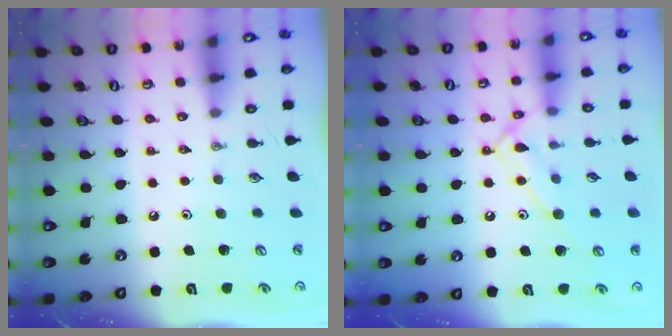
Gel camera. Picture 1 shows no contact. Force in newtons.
{"total": 11.8, "press": 11.8, "slide": 0.7}